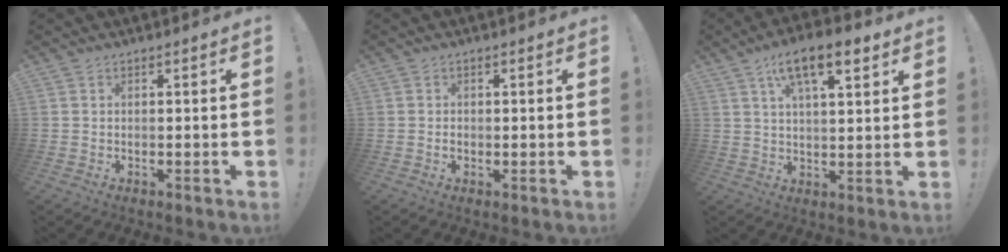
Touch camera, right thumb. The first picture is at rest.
{"total": 0.8, "force": [-0.4, 0.7, 0.2], "torque": [-0.010, 0.005, -0.007]}
{"total": 11.8, "force": [6.3, 4.4, 9.0], "torque": [-0.135, -0.021, 0.104]}